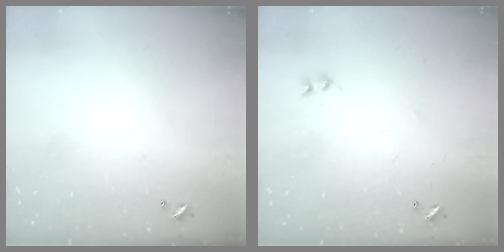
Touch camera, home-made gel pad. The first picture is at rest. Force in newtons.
{"total": 1.6, "press": 1.5, "slide": 0.4}